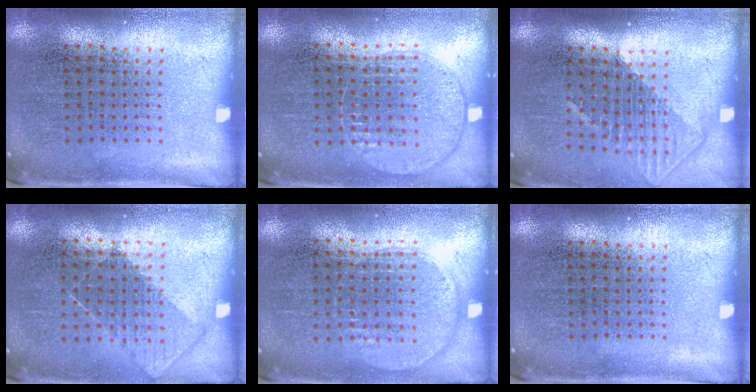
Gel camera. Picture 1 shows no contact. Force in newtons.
{"total": 1.0, "press": 0.9, "slide": 0.3}
{"total": 1.4, "press": 1.1, "slide": 0.9}
{"total": 0.9, "press": 0.7, "slide": 0.5}
{"total": 0.9, "press": 0.8, "slide": 0.4}
{"total": 0.0}